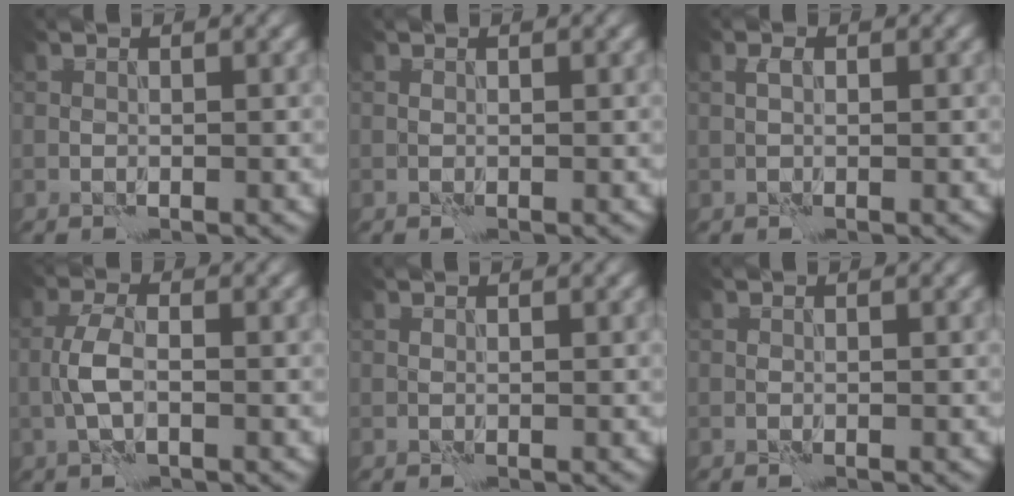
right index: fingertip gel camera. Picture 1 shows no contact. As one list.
[{"total": 0.0}, {"total": 0.6, "force": [0.1, 0.4, 0.5], "torque": [-0.007, 0.003, 0.000]}, {"total": 2.4, "force": [-0.6, 0.8, 2.2], "torque": [-0.047, 0.004, -0.016]}, {"total": 0.0}, {"total": 0.0}]